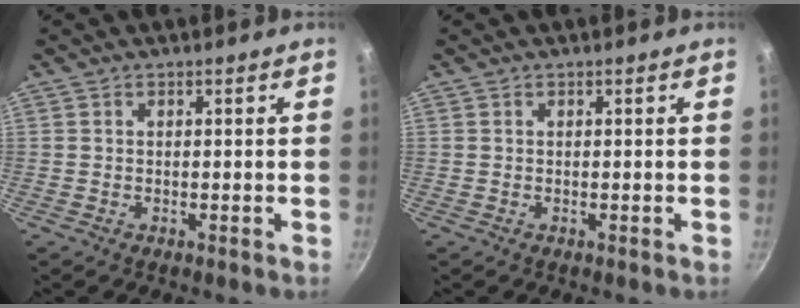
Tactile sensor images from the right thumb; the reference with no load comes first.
{"total": 0.0}